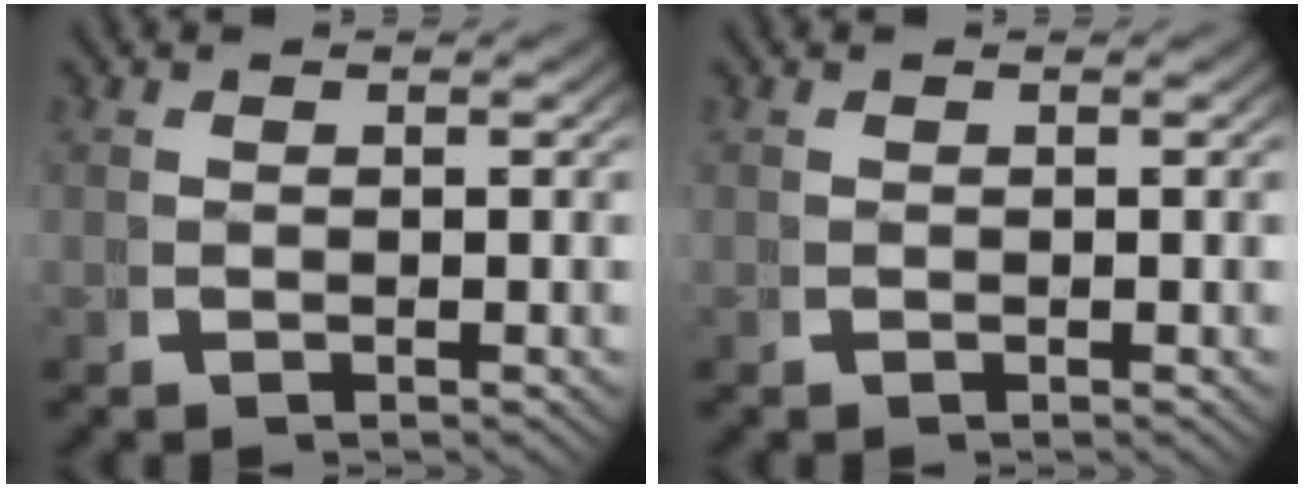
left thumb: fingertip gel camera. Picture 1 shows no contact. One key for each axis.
{"total": 0.0}